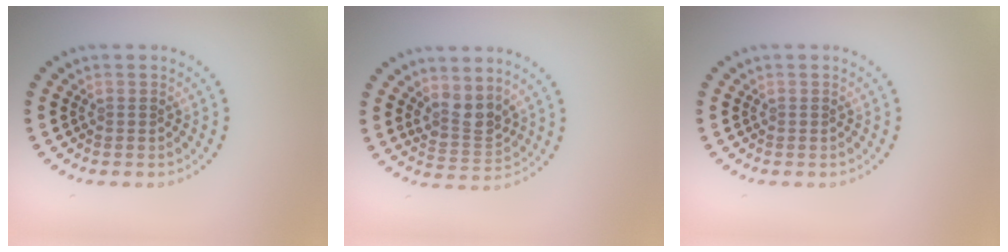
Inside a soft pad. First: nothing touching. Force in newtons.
{"total": 2.7, "press": 2.1, "slide": 1.7}
{"total": 0.0}